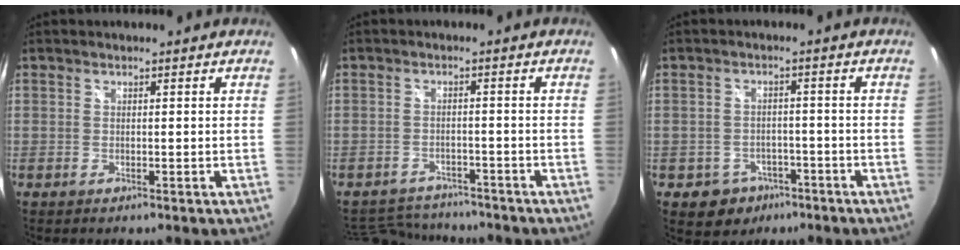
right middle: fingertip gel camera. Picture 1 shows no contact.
{"total": 9.2, "force": [-8.3, 3.2, 2.0], "torque": [-0.055, 0.013, -0.121]}
{"total": 6.4, "force": [-3.5, 5.1, 1.6], "torque": [-0.042, 0.015, -0.035]}